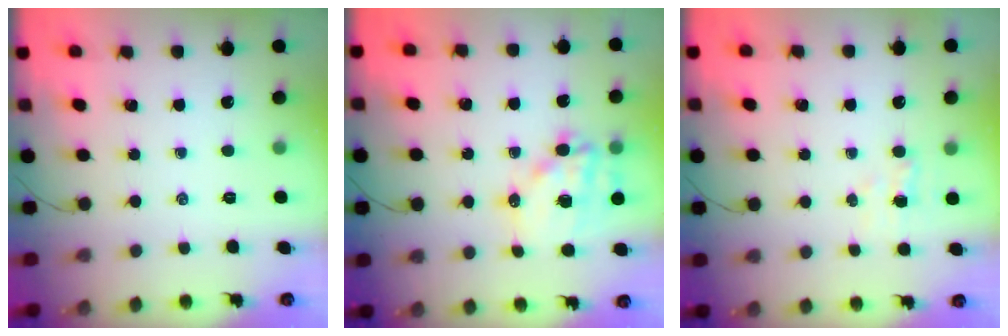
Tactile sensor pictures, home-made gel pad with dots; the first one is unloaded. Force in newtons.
{"total": 14.3, "press": 13.9, "slide": 3.6}
{"total": 3.4, "press": 3.3, "slide": 0.9}